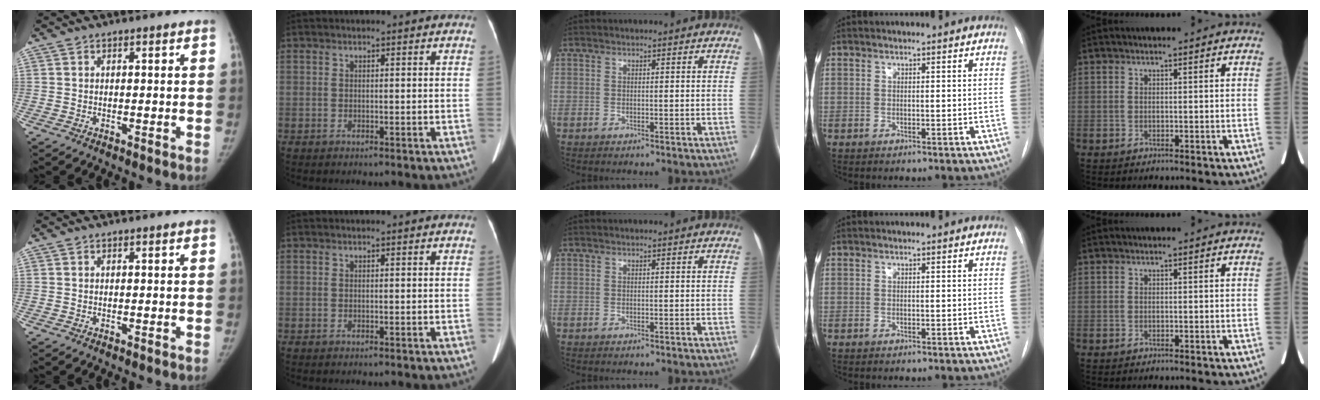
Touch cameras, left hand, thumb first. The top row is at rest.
{}